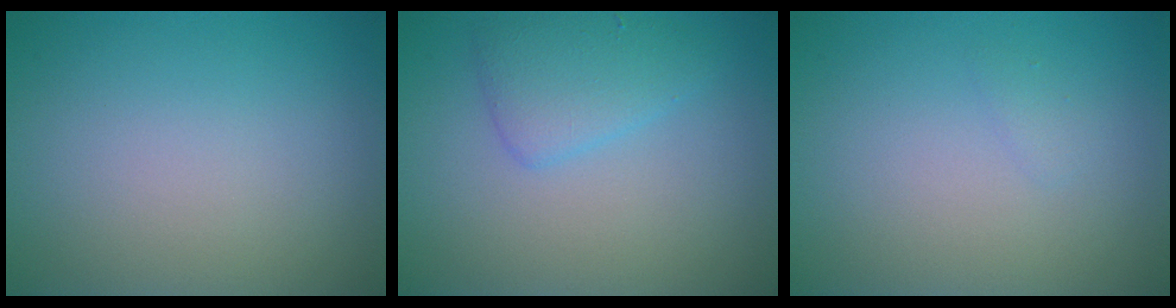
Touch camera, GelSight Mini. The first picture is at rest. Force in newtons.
{"total": 2.8, "press": 2.8, "slide": 0.3}
{"total": 0.6, "press": 0.6, "slide": 0.0}